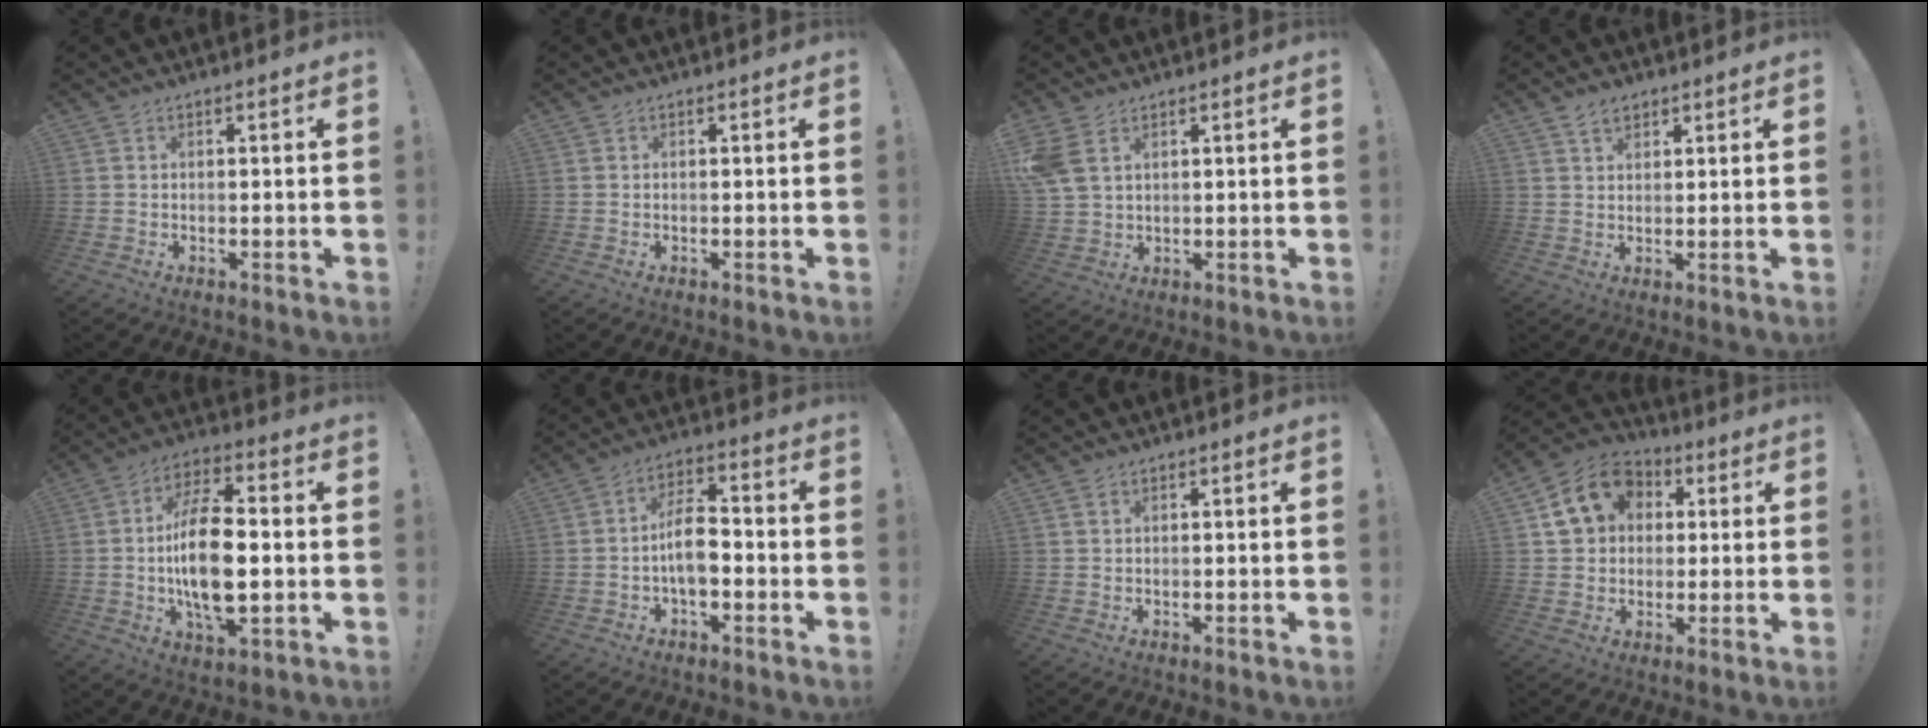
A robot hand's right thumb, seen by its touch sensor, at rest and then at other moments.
{"total": 0.0}
{"total": 6.7, "force": [3.4, 4.0, 4.2], "torque": [-0.096, -0.007, 0.068]}
{"total": 3.4, "force": [2.4, 2.0, 1.4], "torque": [-0.025, -0.009, 0.044]}
{"total": 17.3, "force": [-1.3, 8.2, 15.2], "torque": [-0.288, 0.001, -0.027]}
{"total": 9.3, "force": [-2.2, 5.5, 7.2], "torque": [-0.138, 0.018, -0.038]}
{"total": 0.6, "force": [0.3, 0.4, 0.2], "torque": [-0.010, 0.003, 0.008]}
{"total": 13.8, "force": [4.3, 11.3, 6.7], "torque": [-0.093, -0.003, 0.087]}